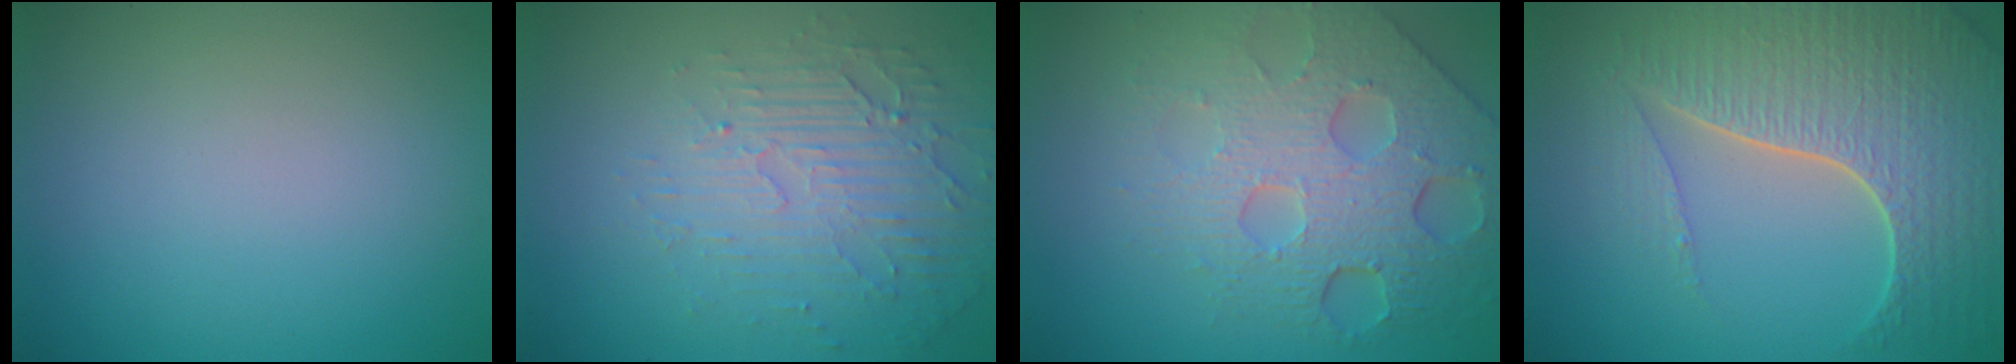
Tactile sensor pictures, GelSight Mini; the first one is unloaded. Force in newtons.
{"total": 5.2, "press": 3.3, "slide": 4.1}
{"total": 8.3, "press": 5.5, "slide": 6.2}
{"total": 7.7, "press": 5.6, "slide": 5.3}